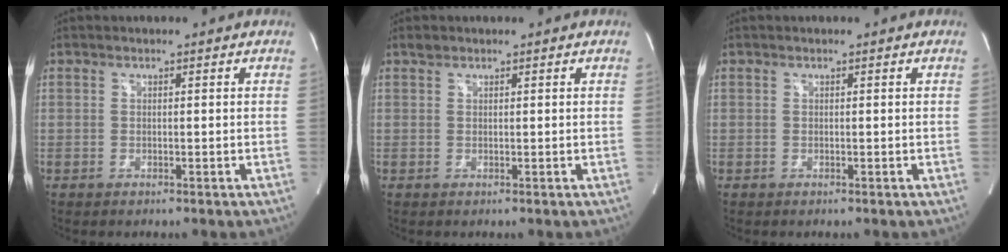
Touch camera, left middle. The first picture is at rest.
{"total": 0.8, "force": [0.7, 0.3, 0.1], "torque": [-0.005, 0.006, 0.013]}
{"total": 0.0}